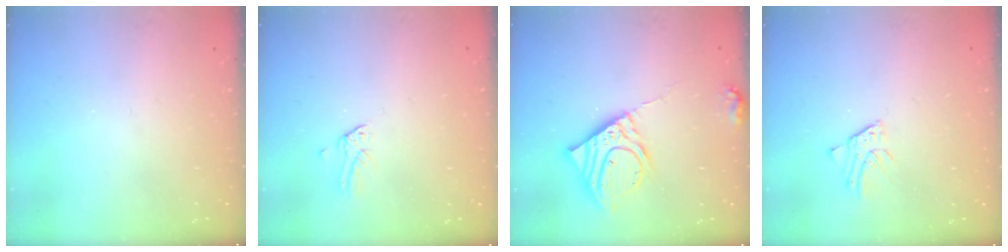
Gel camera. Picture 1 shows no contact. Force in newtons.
{"total": 0.0}
{"total": 14.6, "press": 14.3, "slide": 2.7}
{"total": 1.6, "press": 1.6, "slide": 0.0}